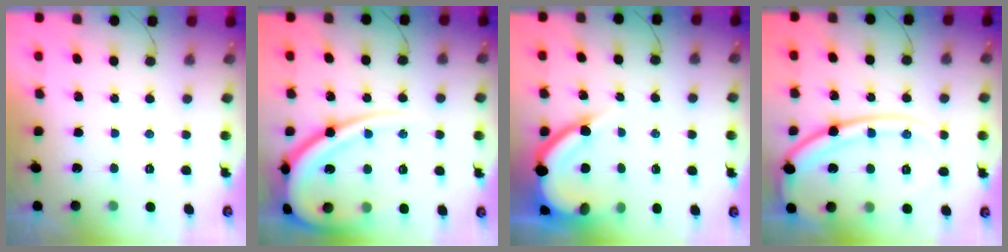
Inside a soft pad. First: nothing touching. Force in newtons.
{"total": 19.7, "press": 19.6, "slide": 2.0}
{"total": 11.6, "press": 11.6, "slide": 1.0}
{"total": 16.6, "press": 16.5, "slide": 2.2}